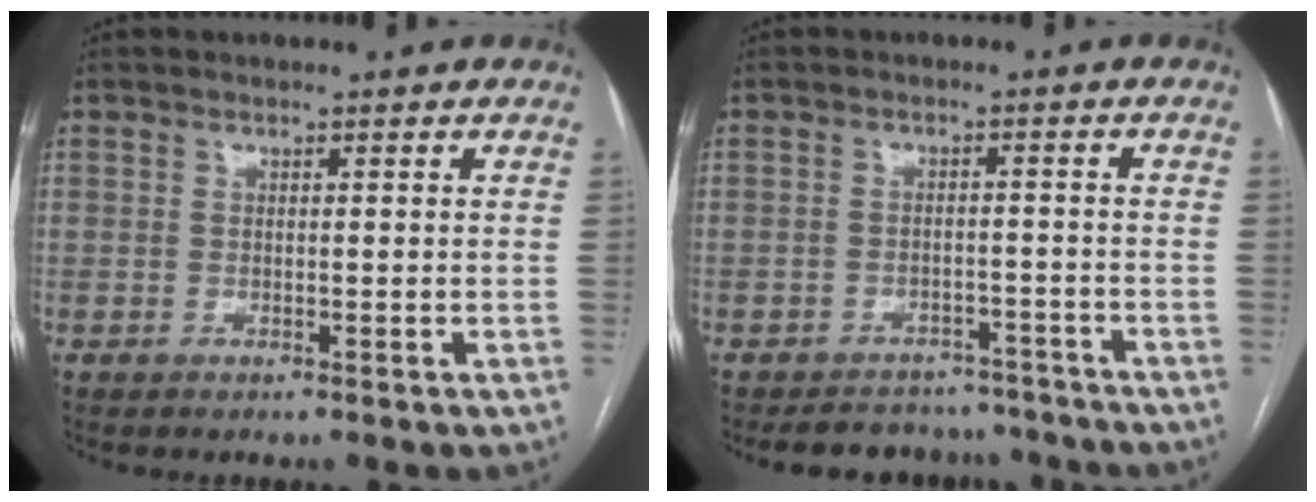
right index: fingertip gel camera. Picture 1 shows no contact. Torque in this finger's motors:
{"motor_torque": [0.20, -0.07, 0.46, 0.10]}